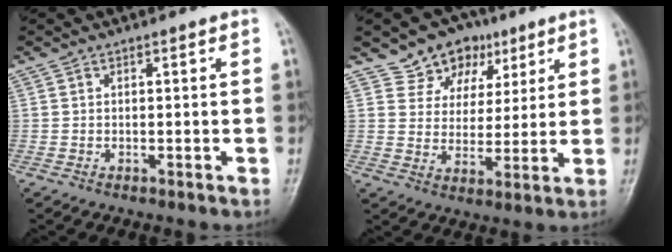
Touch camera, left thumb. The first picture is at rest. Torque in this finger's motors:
{"motor_torque": [0.04, 0.17, -0.38, -0.15, 0.00]}